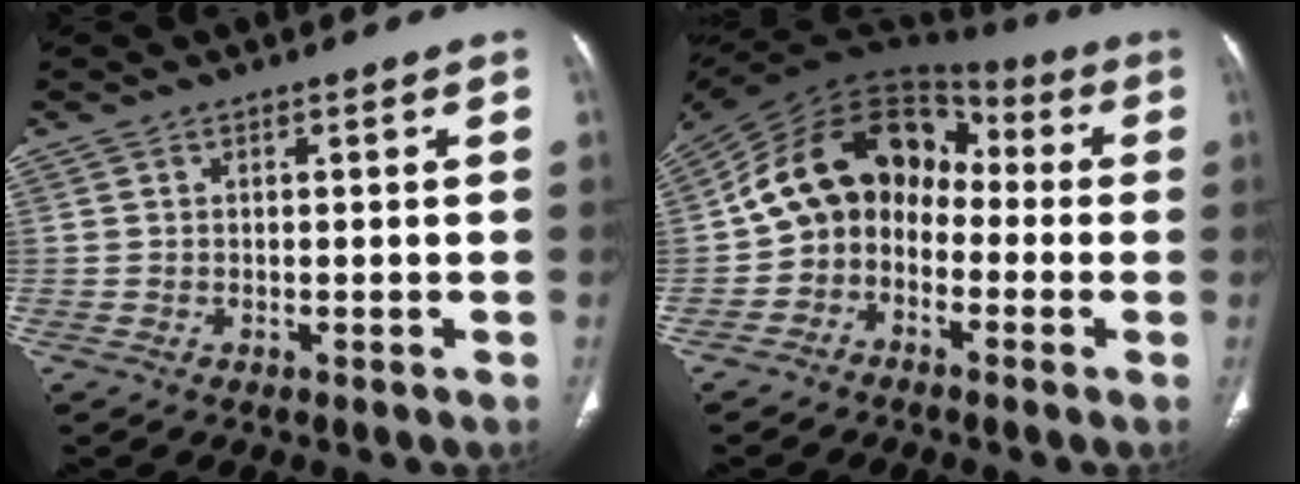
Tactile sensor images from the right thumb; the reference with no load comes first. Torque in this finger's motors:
{"motor_torque": [1.66, 1.67, 1.40, -0.72, 0.18]}